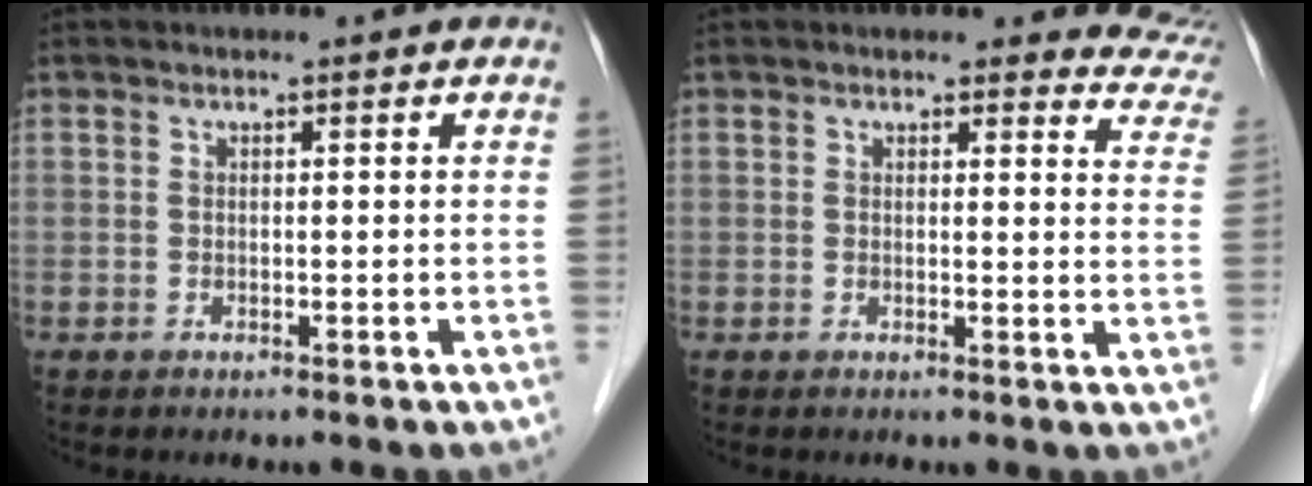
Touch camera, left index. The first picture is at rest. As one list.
[{"total": 8.8, "force": [8.4, 2.5, 0.8], "torque": [0.038, -0.032, 0.047]}]